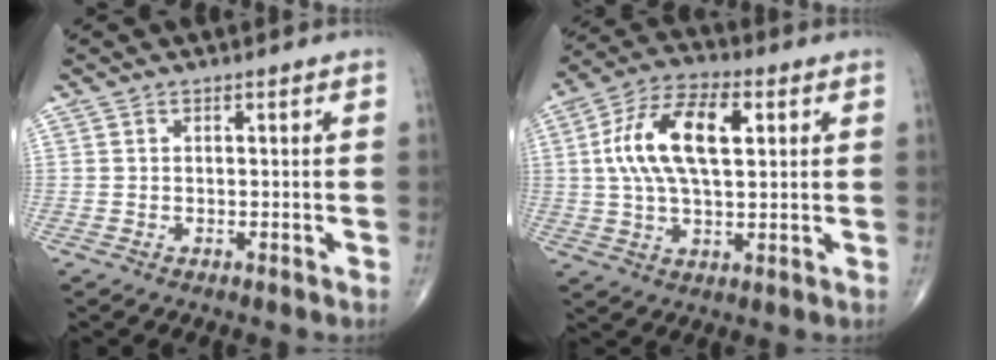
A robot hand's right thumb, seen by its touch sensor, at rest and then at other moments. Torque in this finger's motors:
{"motor_torque": [0.16, 0.27, 1.40, 0.01, 0.26]}